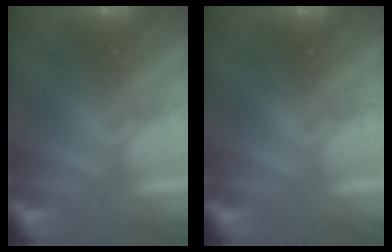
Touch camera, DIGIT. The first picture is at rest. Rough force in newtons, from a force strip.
{"total": 0.0}